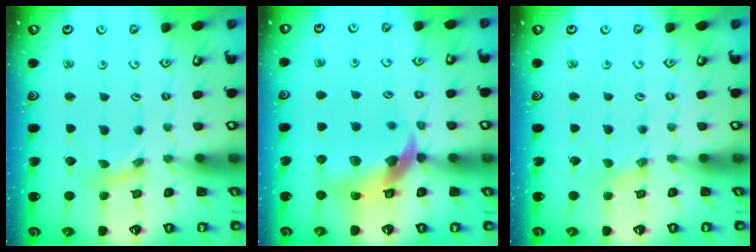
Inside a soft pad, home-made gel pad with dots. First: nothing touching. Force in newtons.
{"total": 13.7, "press": 13.6, "slide": 2.0}
{"total": 0.0}